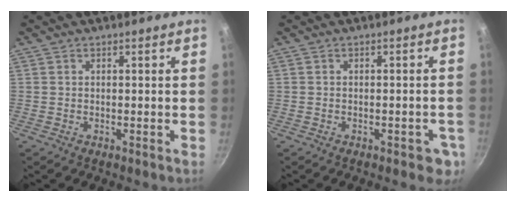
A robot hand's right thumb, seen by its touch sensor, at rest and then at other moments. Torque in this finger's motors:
{"motor_torque": [-0.14, -0.14, -0.25, 0.15, 0.08]}